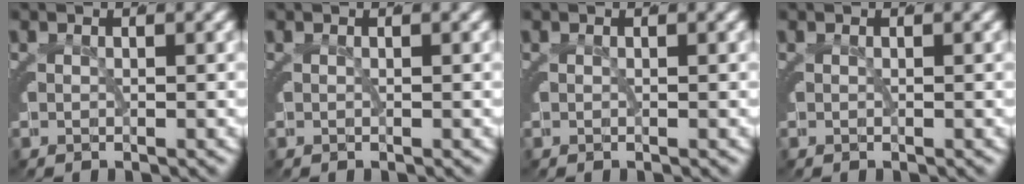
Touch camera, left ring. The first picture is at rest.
{"total": 0.0}
{"total": 0.0}
{"total": 0.0}